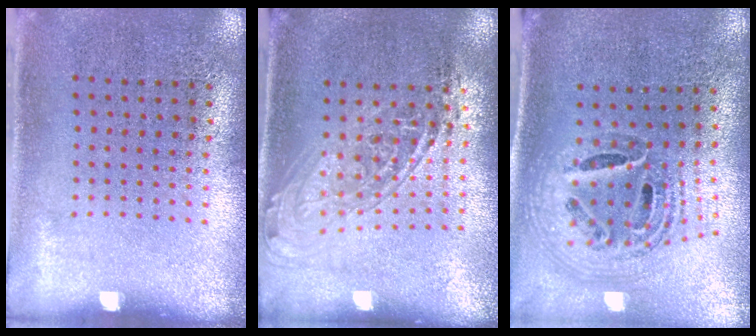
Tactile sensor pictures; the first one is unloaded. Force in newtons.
{"total": 1.6, "press": 1.3, "slide": 1.0}
{"total": 1.5, "press": 1.3, "slide": 0.8}